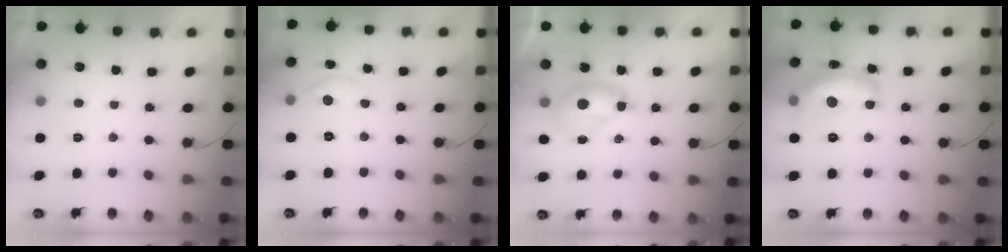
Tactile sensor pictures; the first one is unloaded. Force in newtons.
{"total": 5.3, "press": 5.3, "slide": 0.7}
{"total": 7.2, "press": 7.2, "slide": 0.7}
{"total": 15.2, "press": 15.2, "slide": 0.9}